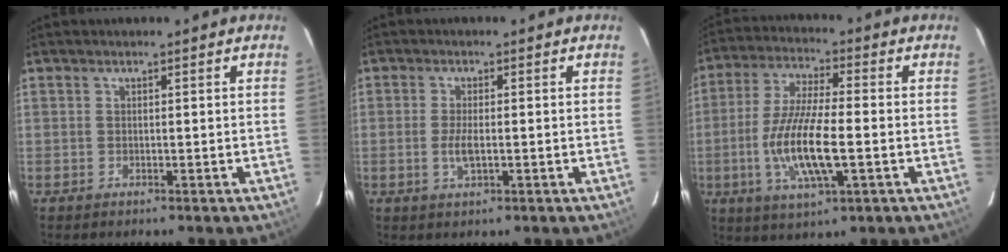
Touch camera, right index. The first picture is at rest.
{"total": 3.3, "force": [-0.7, 1.0, 3.1], "torque": [-0.063, -0.005, -0.012]}
{"total": 13.6, "force": [-3.1, 3.3, 12.9], "torque": [-0.262, -0.011, -0.058]}